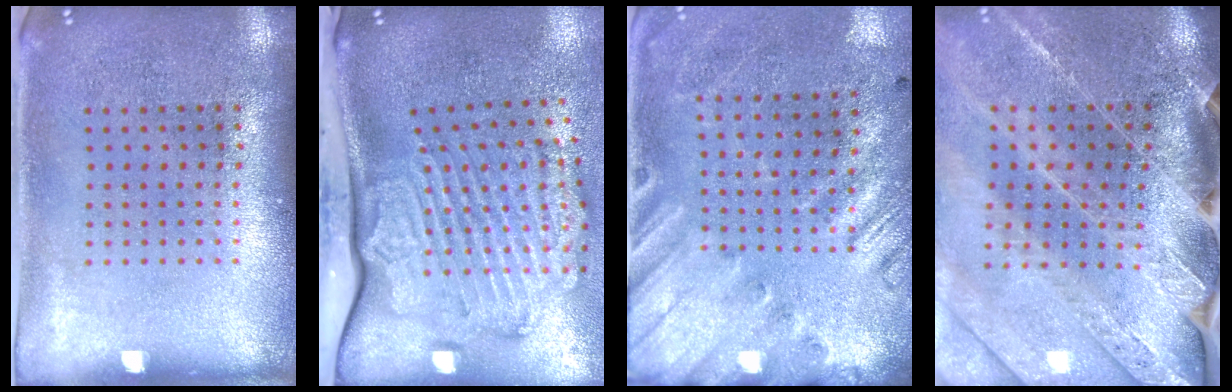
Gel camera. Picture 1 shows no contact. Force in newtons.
{"total": 3.6, "press": 2.4, "slide": 2.6}
{"total": 2.6, "press": 1.8, "slide": 1.8}
{"total": 3.9, "press": 3.2, "slide": 2.2}